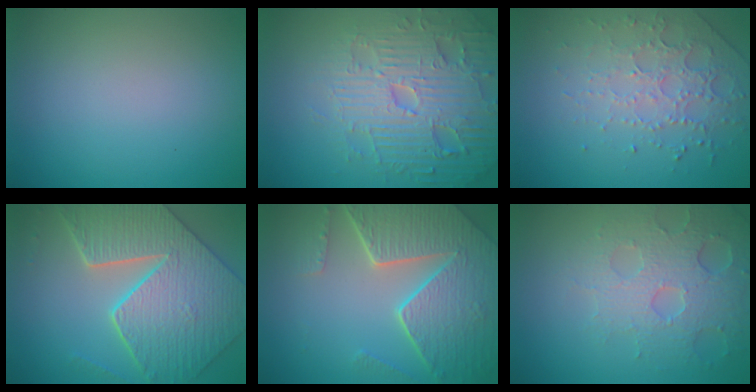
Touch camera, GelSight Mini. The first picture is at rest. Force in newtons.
{"total": 6.0, "press": 5.9, "slide": 1.5}
{"total": 4.4, "press": 3.1, "slide": 3.2}
{"total": 8.2, "press": 6.8, "slide": 4.5}
{"total": 8.1, "press": 5.9, "slide": 5.6}
{"total": 4.6, "press": 4.3, "slide": 1.6}